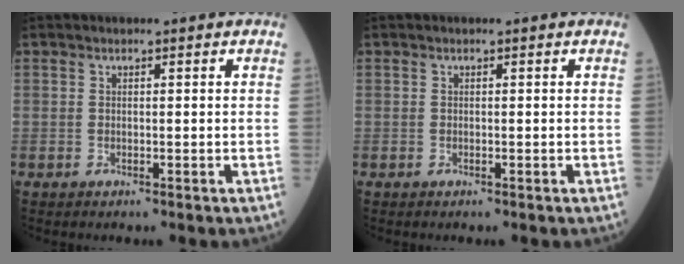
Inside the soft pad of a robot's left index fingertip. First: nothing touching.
{"total": 0.0}